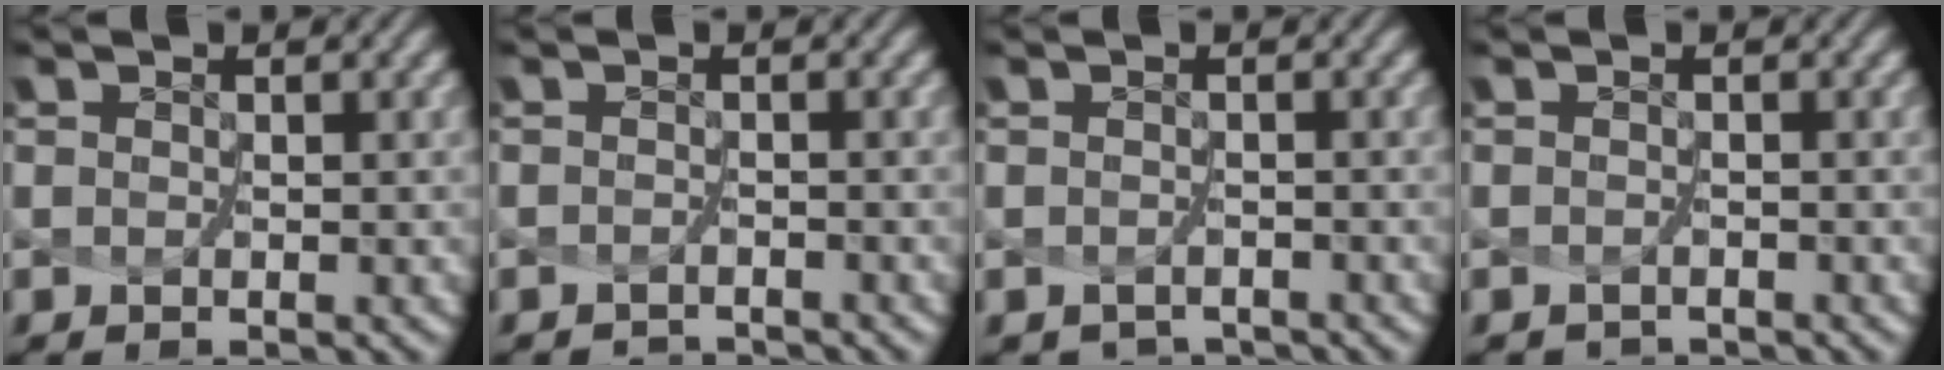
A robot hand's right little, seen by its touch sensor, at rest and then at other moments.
{"total": 2.0, "force": [-1.9, -0.2, -0.4], "torque": [0.008, -0.011, -0.035]}
{"total": 2.1, "force": [-1.9, 0.9, -0.1], "torque": [0.002, -0.012, -0.034]}
{"total": 1.4, "force": [-1.3, 0.1, -0.5], "torque": [0.006, -0.008, -0.024]}